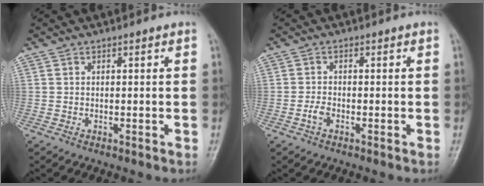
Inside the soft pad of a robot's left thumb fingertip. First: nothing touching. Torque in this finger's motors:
{"motor_torque": [-0.07, -0.08, 0.12, -0.03, -0.03]}